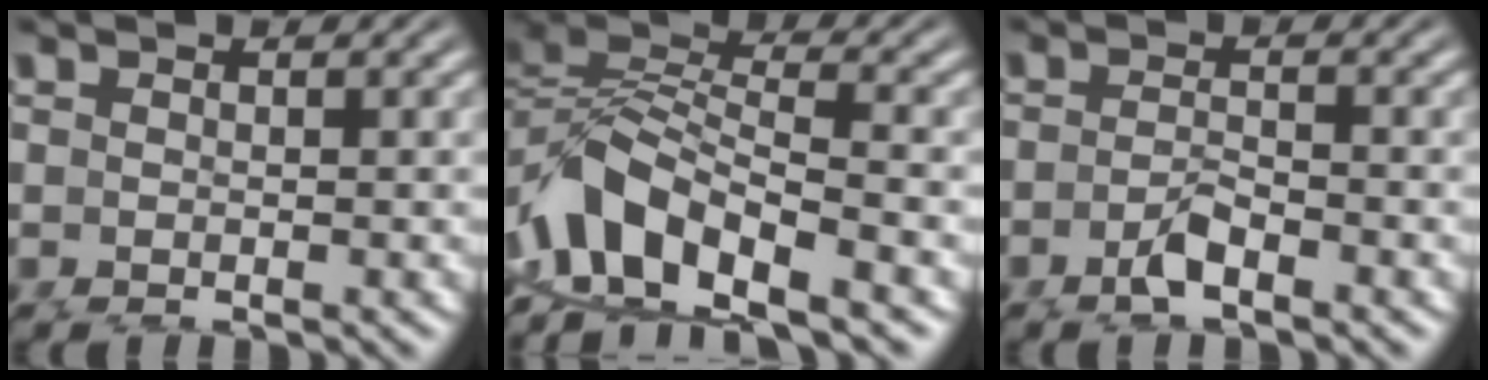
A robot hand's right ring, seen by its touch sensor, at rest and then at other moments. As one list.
[{"total": 6.9, "force": [-0.9, 4.8, 4.8], "torque": [-0.116, -0.017, -0.009]}, {"total": 1.0, "force": [-0.8, -0.1, 0.6], "torque": [-0.011, -0.003, -0.011]}]